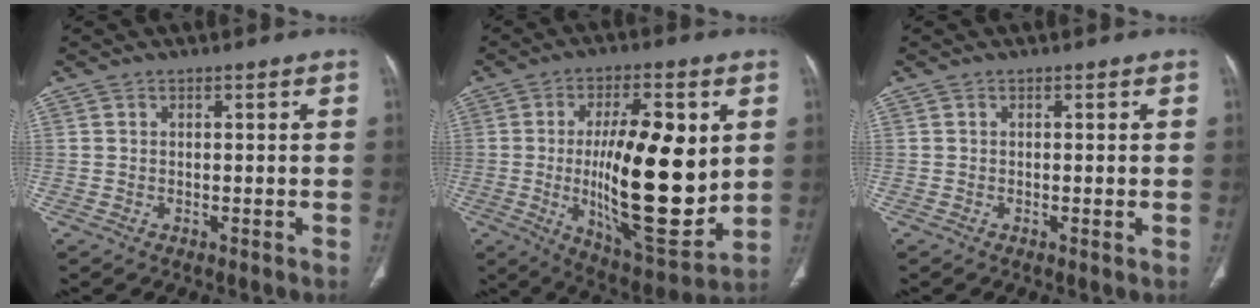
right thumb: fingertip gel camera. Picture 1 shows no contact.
{"total": 23.2, "force": [0.8, 8.2, 21.7], "torque": [-0.331, -0.032, 0.024]}
{"total": 0.8, "force": [-0.1, -0.1, 0.8], "torque": [-0.017, -0.005, -0.002]}